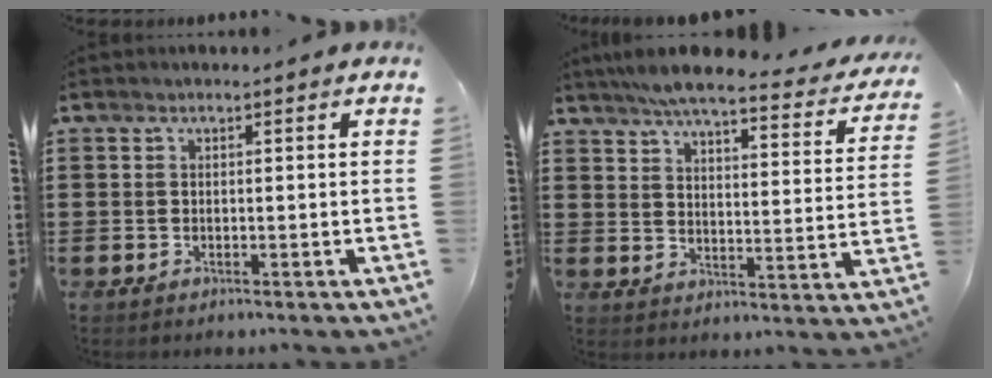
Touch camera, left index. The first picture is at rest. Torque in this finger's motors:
{"motor_torque": [2.14, 0.00, 0.83, 0.13]}